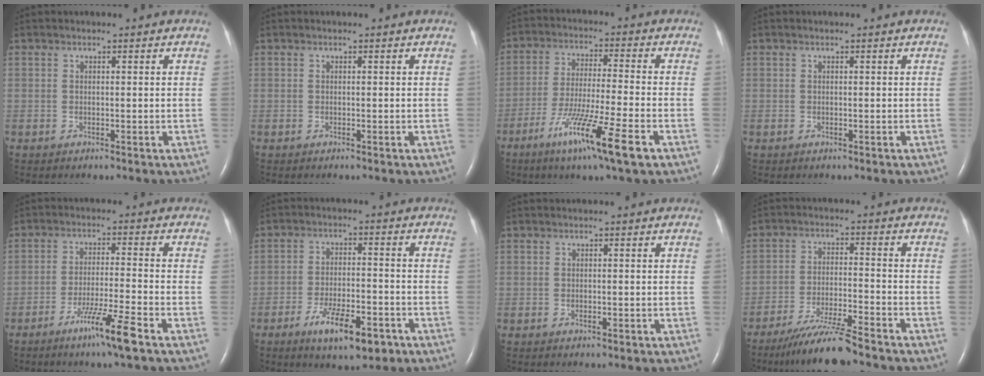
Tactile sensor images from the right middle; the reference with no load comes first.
{"total": 0.0}
{"total": 12.4, "force": [-6.6, -0.4, 10.5], "torque": [-0.197, -0.034, -0.116]}
{"total": 0.0}
{"total": 7.4, "force": [-4.7, -0.9, 5.6], "torque": [-0.103, -0.017, -0.087]}
{"total": 9.0, "force": [-5.2, 2.7, 6.9], "torque": [-0.123, -0.008, -0.080]}
{"total": 0.7, "force": [-0.4, 0.2, 0.5], "torque": [-0.011, -0.001, -0.004]}
{"total": 9.1, "force": [-7.7, -0.3, 5.0], "torque": [-0.091, -0.029, -0.138]}